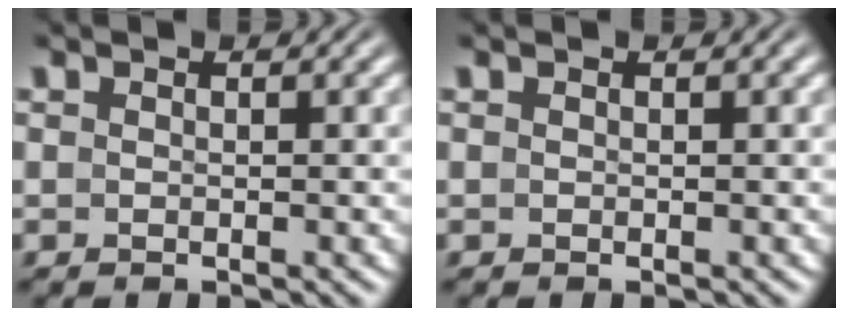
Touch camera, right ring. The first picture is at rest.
{"total": 0.0}